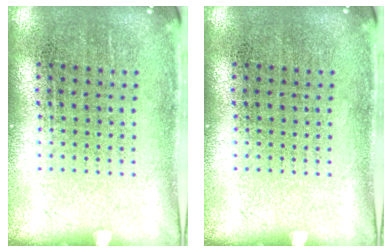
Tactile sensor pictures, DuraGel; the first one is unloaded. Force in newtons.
{"total": 0.0}